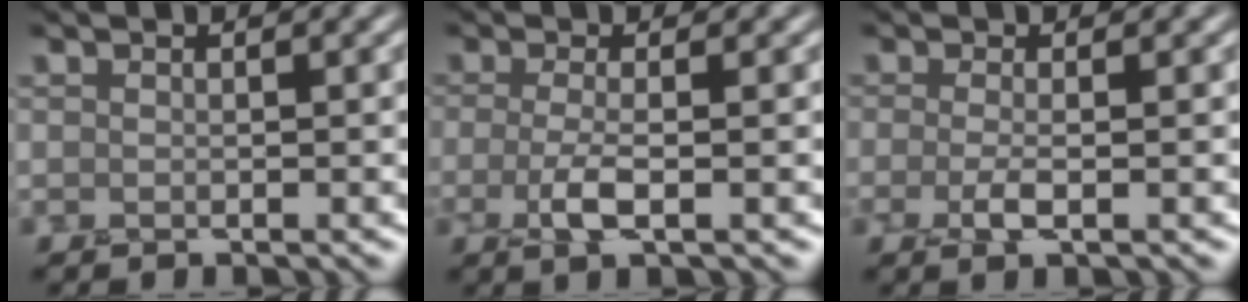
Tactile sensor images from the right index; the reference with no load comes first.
{"total": 2.5, "force": [-0.7, 0.7, 2.3], "torque": [-0.057, -0.003, -0.017]}
{"total": 1.8, "force": [-0.5, 0.5, 1.6], "torque": [-0.041, -0.004, -0.014]}